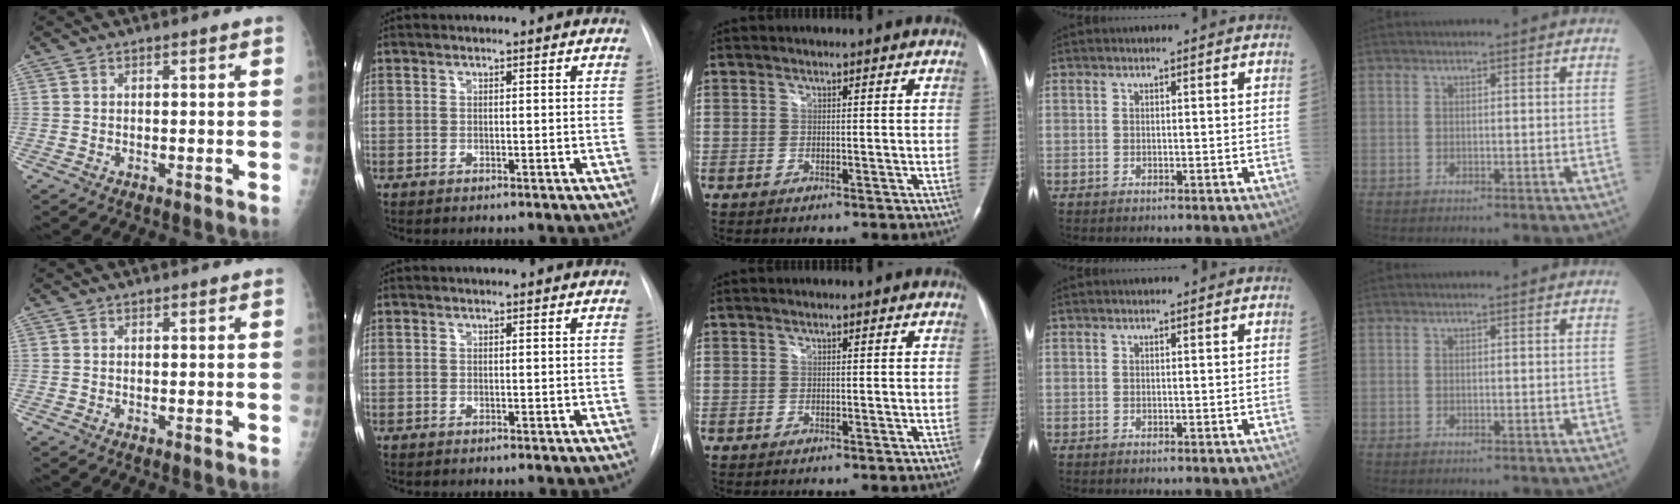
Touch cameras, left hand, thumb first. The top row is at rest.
{}